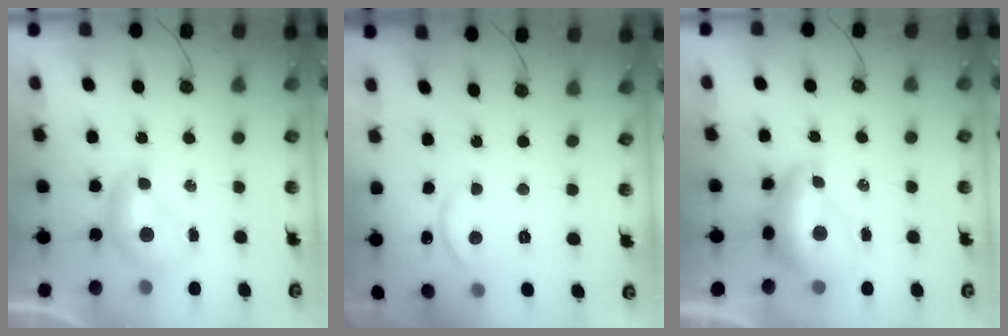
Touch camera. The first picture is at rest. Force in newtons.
{"total": 3.5, "press": 3.4, "slide": 0.4}
{"total": 2.8, "press": 2.8, "slide": 0.7}